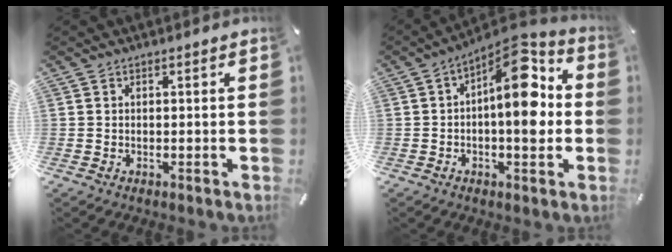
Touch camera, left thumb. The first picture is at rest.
{"total": 13.7, "force": [2.5, 5.8, 12.1], "torque": [-0.151, -0.035, 0.038]}